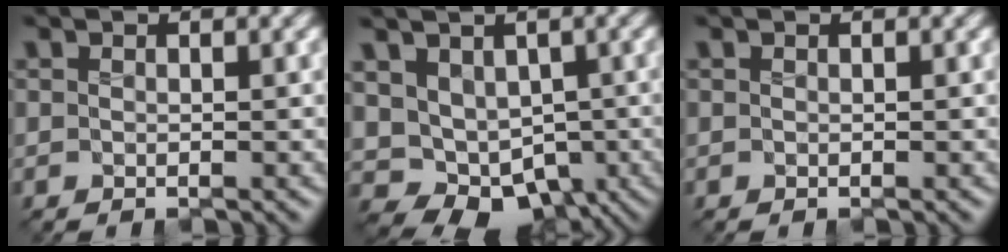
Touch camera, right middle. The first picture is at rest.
{"total": 6.1, "force": [-0.6, 5.2, 3.2], "torque": [-0.051, -0.002, -0.002]}
{"total": 0.0}